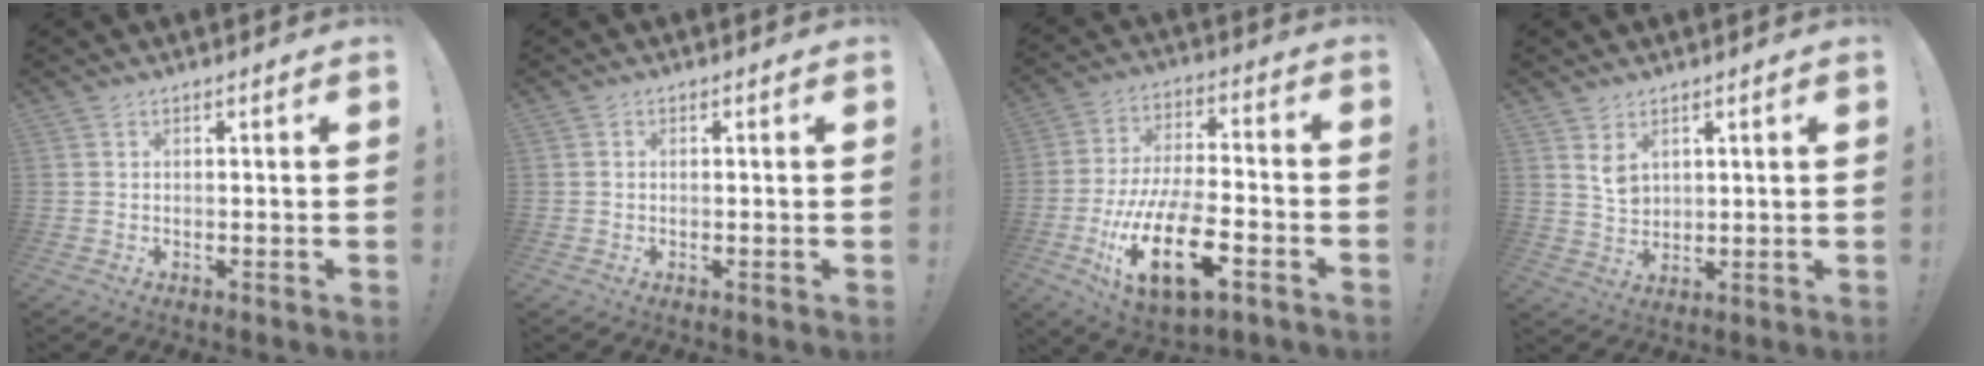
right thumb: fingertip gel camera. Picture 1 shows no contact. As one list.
[{"total": 0.0}, {"total": 21.3, "force": [-8.4, 9.2, 17.4], "torque": [-0.342, 0.033, -0.135]}, {"total": 5.0, "force": [2.8, 3.4, 2.4], "torque": [-0.030, -0.018, 0.050]}]